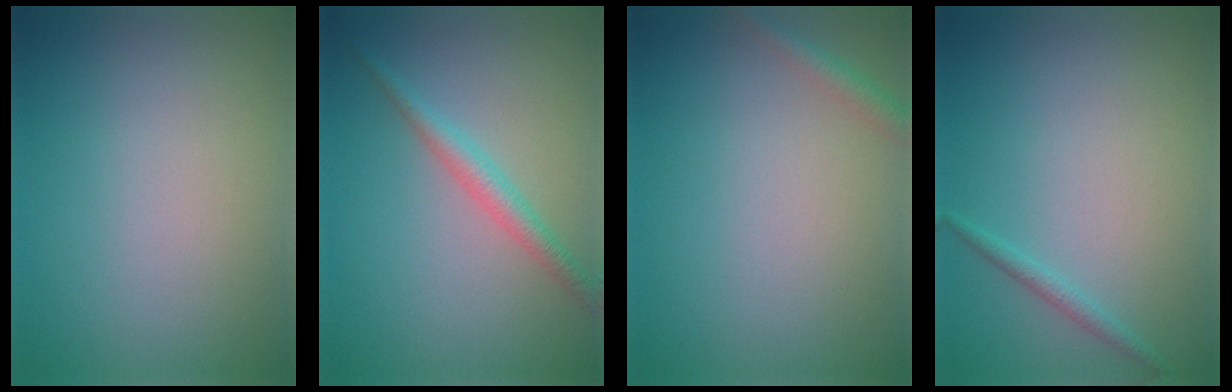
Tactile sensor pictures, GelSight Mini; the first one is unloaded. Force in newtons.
{"total": 2.5, "press": 2.5, "slide": 0.1}
{"total": 1.4, "press": 1.4, "slide": 0.1}
{"total": 1.1, "press": 1.0, "slide": 0.1}